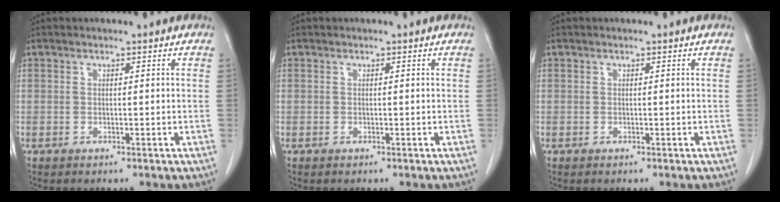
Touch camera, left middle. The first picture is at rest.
{"total": 0.0}
{"total": 0.0}